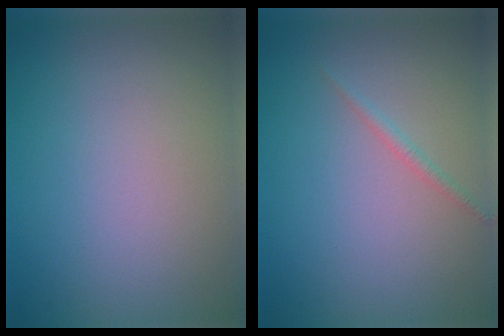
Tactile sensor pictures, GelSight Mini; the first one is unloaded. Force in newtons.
{"total": 0.8, "press": 0.8, "slide": 0.1}